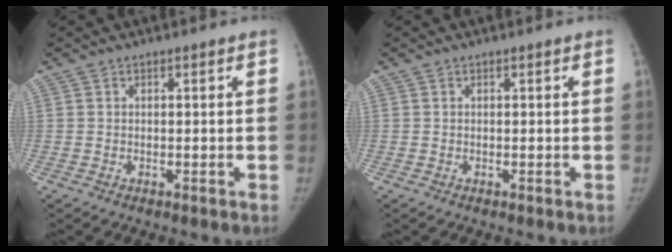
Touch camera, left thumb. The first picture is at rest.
{"total": 0.0}